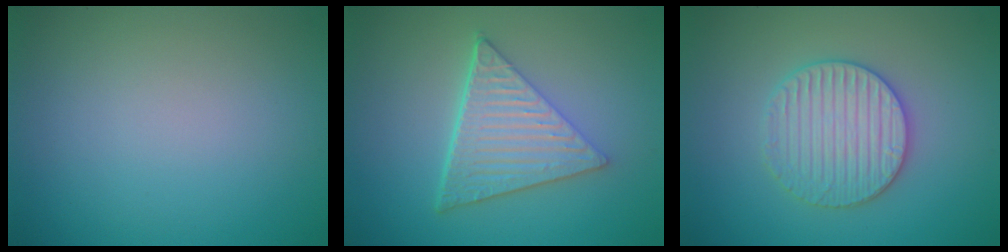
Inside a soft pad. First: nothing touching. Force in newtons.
{"total": 6.3, "press": 4.4, "slide": 4.4}
{"total": 4.0, "press": 3.9, "slide": 0.8}